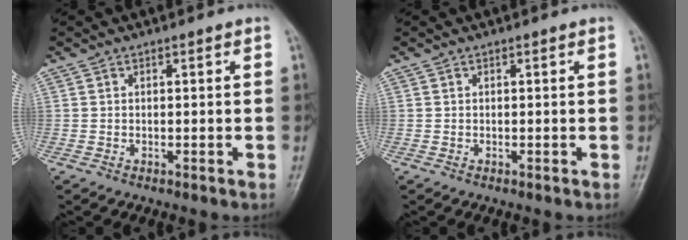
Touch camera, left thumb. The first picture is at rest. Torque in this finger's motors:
{"motor_torque": [0.00, 0.00, 0.00, 0.00, 0.00]}